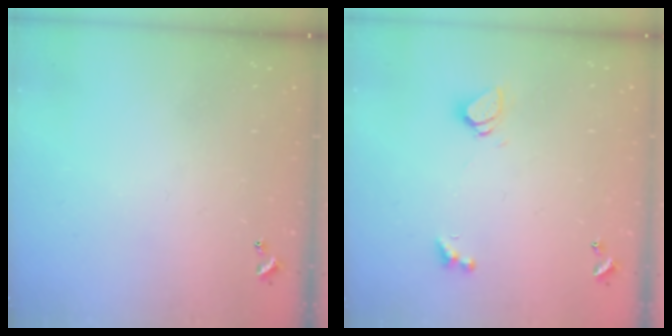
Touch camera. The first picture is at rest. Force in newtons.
{"total": 1.6, "press": 1.5, "slide": 0.4}